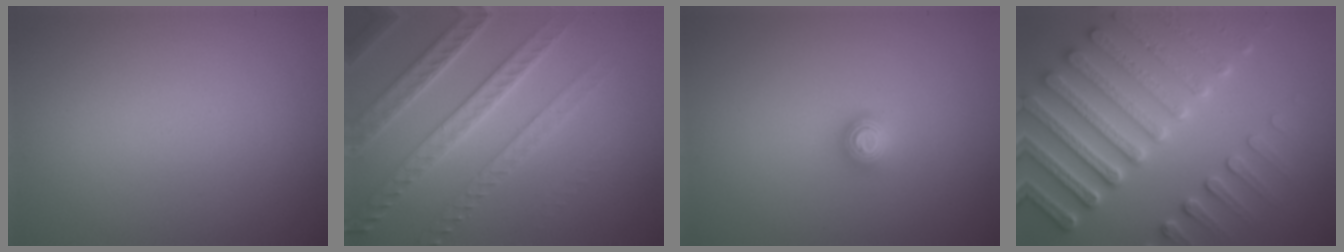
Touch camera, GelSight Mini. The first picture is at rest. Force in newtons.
{"total": 4.8, "press": 4.6, "slide": 1.3}
{"total": 1.2, "press": 1.2, "slide": 0.1}
{"total": 7.5, "press": 7.2, "slide": 2.0}